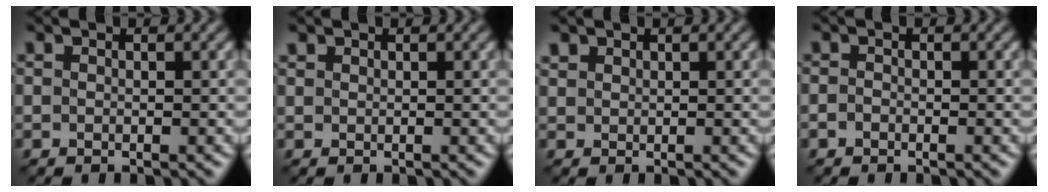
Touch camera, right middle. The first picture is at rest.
{"total": 0.6, "force": [0.6, 0.2, 0.0], "torque": [-0.001, 0.001, 0.014]}
{"total": 1.0, "force": [0.8, 0.5, 0.0], "torque": [-0.003, 0.003, 0.020]}
{"total": 0.6, "force": [-0.4, 0.4, 0.2], "torque": [-0.005, -0.001, -0.009]}